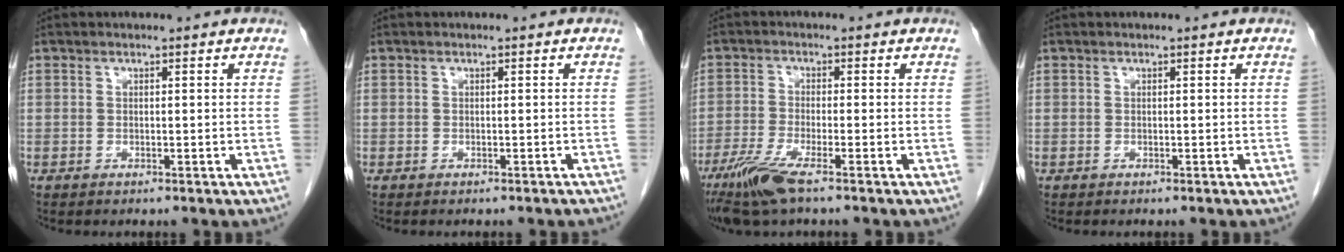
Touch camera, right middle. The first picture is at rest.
{"total": 2.7, "force": [-2.5, 0.6, 1.0], "torque": [-0.016, -0.007, -0.027]}
{"total": 6.6, "force": [-4.3, 0.4, 5.0], "torque": [-0.107, -0.020, -0.084]}
{"total": 0.0}